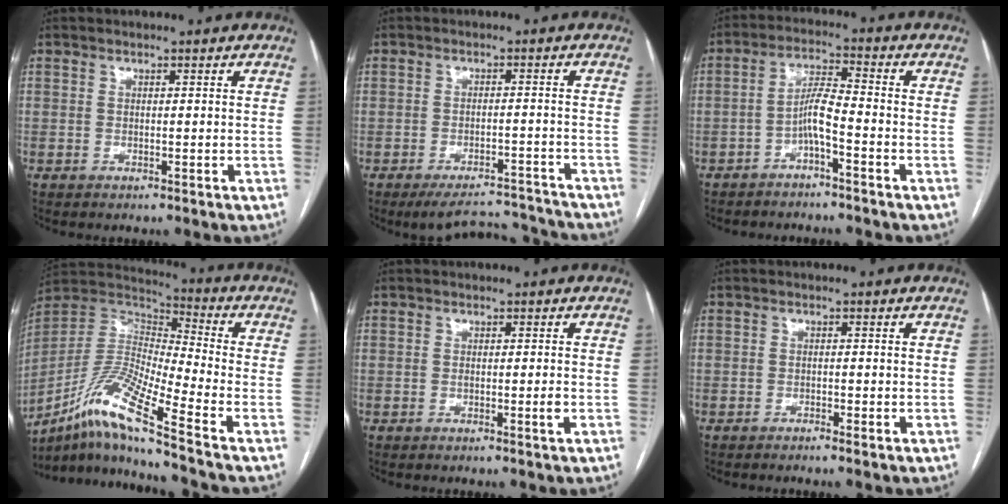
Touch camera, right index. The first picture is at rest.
{"total": 9.1, "force": [-8.9, 1.7, 0.8], "torque": [0.004, 0.019, -0.119]}
{"total": 4.9, "force": [-2.4, 0.4, 4.3], "torque": [-0.083, 0.013, -0.048]}
{"total": 15.2, "force": [-9.2, 0.1, 12.1], "torque": [-0.256, -0.003, -0.170]}
{"total": 1.2, "force": [-0.4, -0.2, 1.1], "torque": [-0.020, -0.003, -0.006]}
{"total": 0.8, "force": [-0.7, -0.1, 0.5], "torque": [-0.011, 0.001, -0.012]}